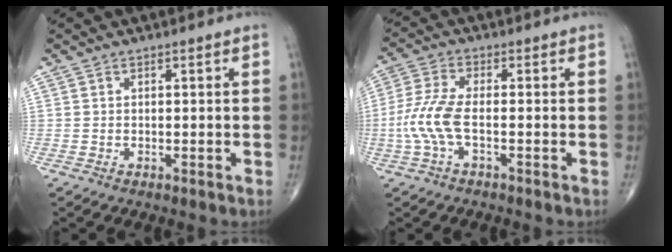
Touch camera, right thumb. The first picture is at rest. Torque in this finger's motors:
{"motor_torque": [0.36, 0.09, 1.18, -0.16, 0.41]}